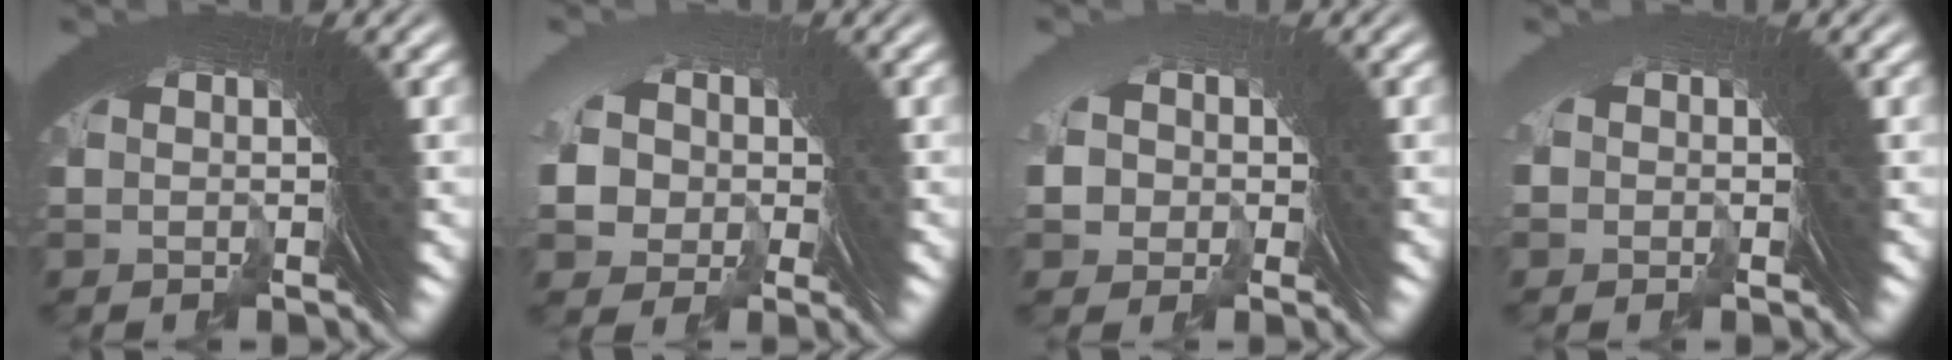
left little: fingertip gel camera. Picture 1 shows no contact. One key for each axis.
{"total": 5.6, "fx": -1.0, "fy": 5.1, "fz": 2.0, "tx": -0.081, "ty": -0.023, "tz": -0.009}
{"total": 2.7, "fx": -0.6, "fy": 2.6, "fz": 0.4, "tx": -0.029, "ty": 0.003, "tz": -0.016}
{"total": 1.2, "fx": -0.9, "fy": -0.2, "fz": -0.8, "tx": 0.016, "ty": 0.009, "tz": -0.017}